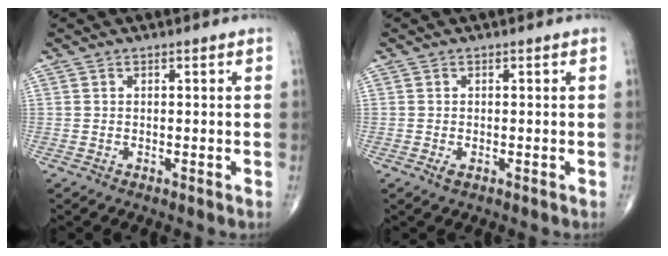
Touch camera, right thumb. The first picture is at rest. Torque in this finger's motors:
{"motor_torque": [-0.10, -0.05, 0.13, 0.11, 0.05]}